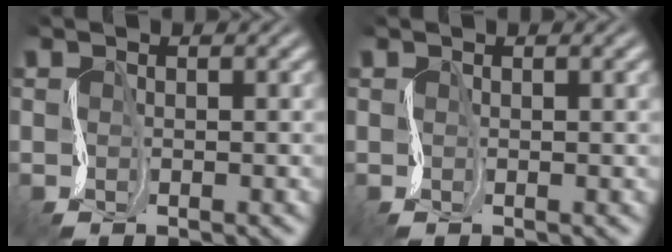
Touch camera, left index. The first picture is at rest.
{"total": 1.7, "force": [0.6, 0.7, 1.5], "torque": [-0.010, 0.009, 0.000]}